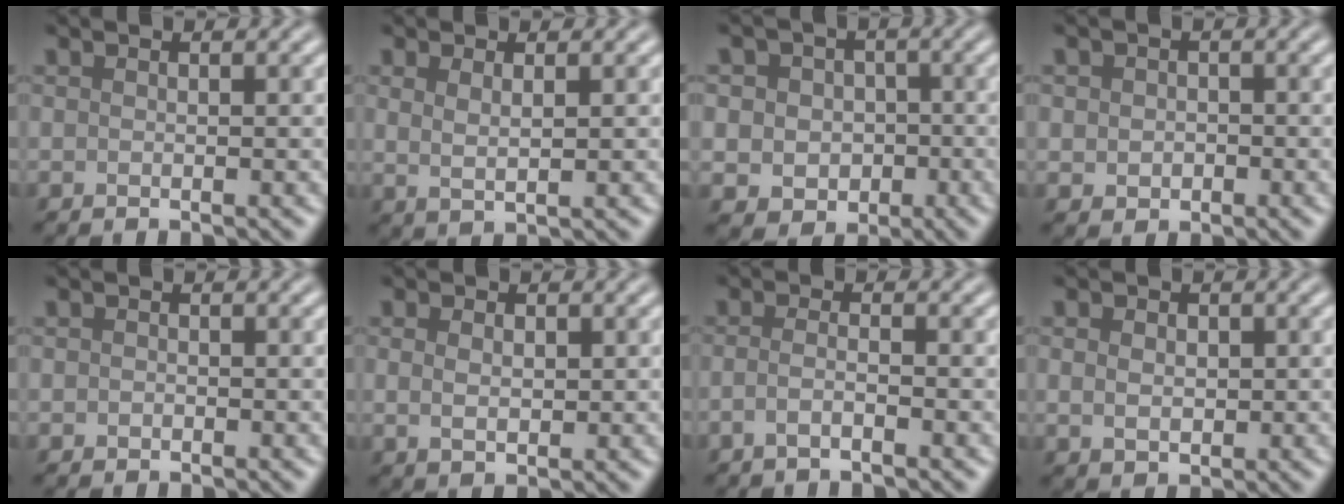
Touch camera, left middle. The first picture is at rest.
{"total": 1.7, "force": [0.8, 0.6, 1.3], "torque": [-0.027, -0.006, 0.019]}
{"total": 5.2, "force": [-0.1, 4.7, 2.2], "torque": [-0.023, 0.018, -0.023]}
{"total": 2.1, "force": [-0.1, 1.9, 0.9], "torque": [-0.011, -0.004, -0.005]}
{"total": 0.6, "force": [-0.1, 0.6, 0.1], "torque": [0.002, -0.005, -0.004]}
{"total": 2.0, "force": [0.4, 1.4, 1.5], "torque": [-0.026, -0.002, 0.010]}
{"total": 1.8, "force": [-0.9, 0.6, 1.4], "torque": [-0.025, -0.001, -0.023]}
{"total": 2.6, "force": [0.4, 2.1, 1.6], "torque": [-0.024, 0.006, 0.005]}